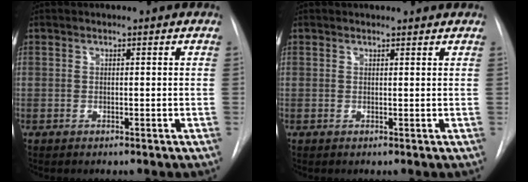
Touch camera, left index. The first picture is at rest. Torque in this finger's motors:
{"motor_torque": [0.76, -1.38, -0.18, -0.01]}